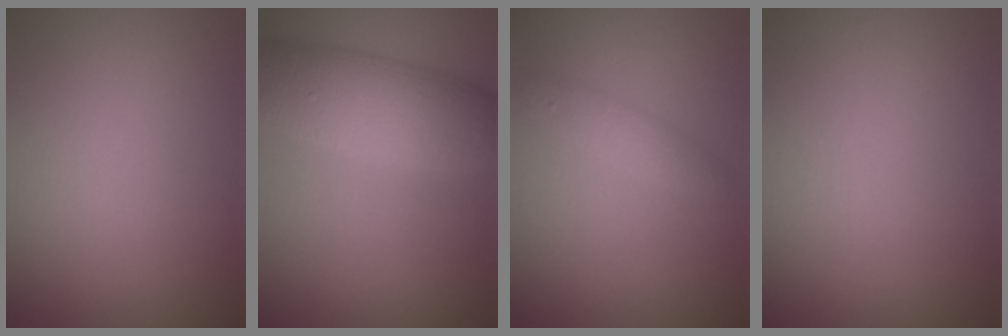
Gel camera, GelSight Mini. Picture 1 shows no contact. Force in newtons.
{"total": 7.0, "press": 7.0, "slide": 0.2}
{"total": 1.6, "press": 1.6, "slide": 0.1}
{"total": 0.0}